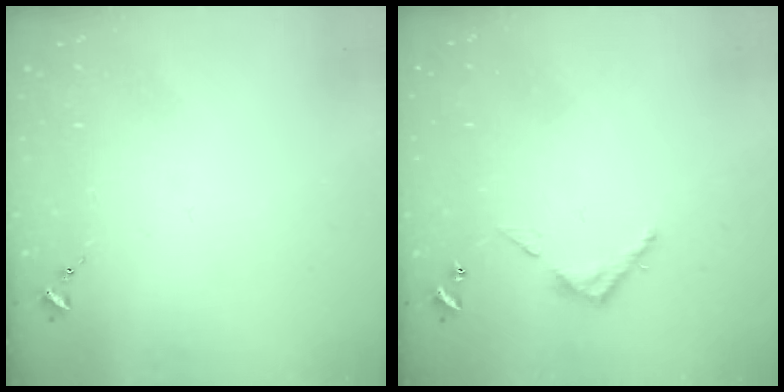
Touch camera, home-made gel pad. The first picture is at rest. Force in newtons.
{"total": 3.9, "press": 3.9, "slide": 0.3}